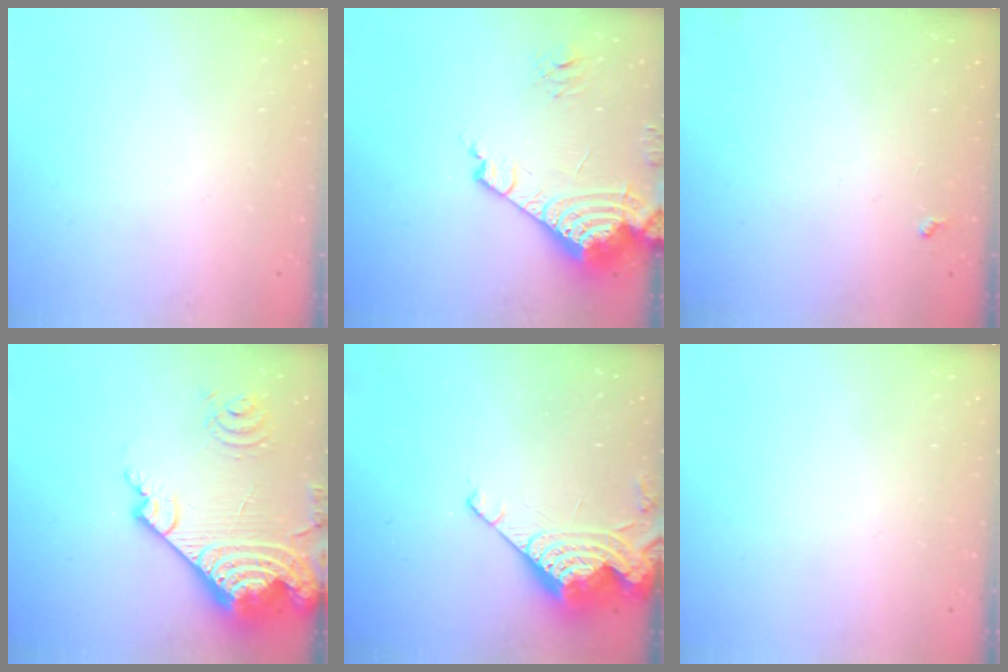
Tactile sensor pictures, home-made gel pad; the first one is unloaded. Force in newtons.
{"total": 15.2, "press": 15.0, "slide": 2.1}
{"total": 4.2, "press": 4.2, "slide": 0.6}
{"total": 23.1, "press": 23.0, "slide": 2.8}
{"total": 9.6, "press": 9.6, "slide": 0.8}
{"total": 0.0}